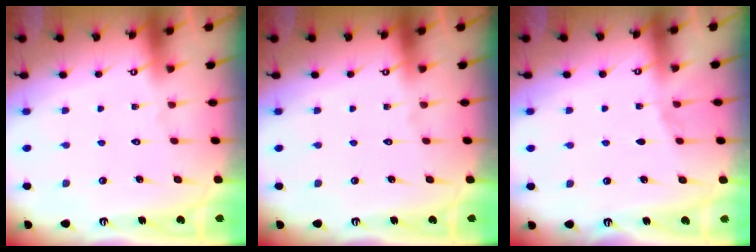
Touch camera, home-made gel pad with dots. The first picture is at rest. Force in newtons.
{"total": 0.0}
{"total": 2.8, "press": 2.7, "slide": 0.3}